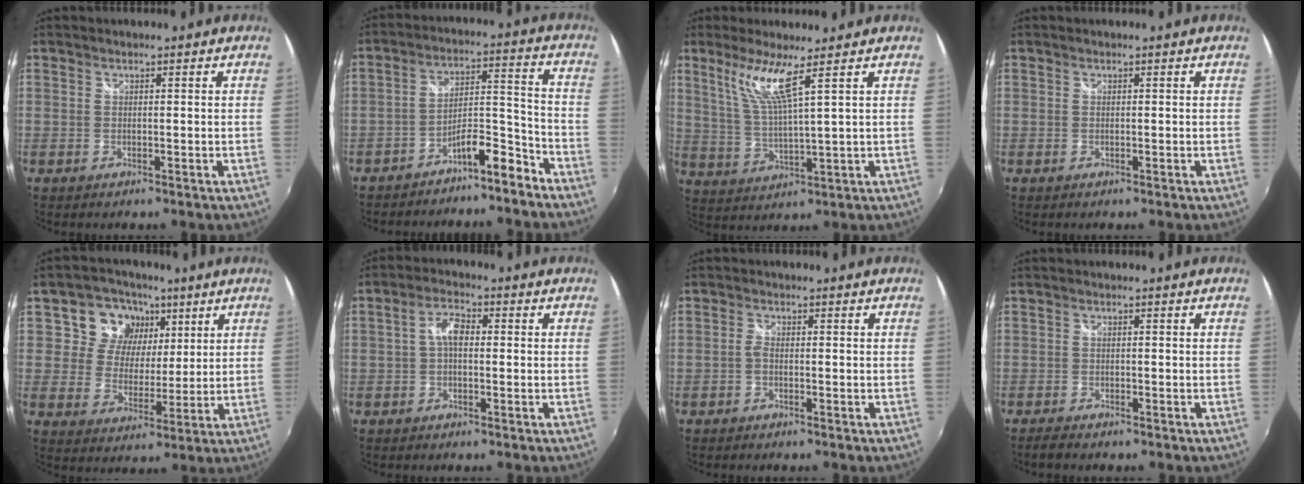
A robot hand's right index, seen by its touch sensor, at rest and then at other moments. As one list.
[{"total": 7.9, "force": [-6.6, 1.3, 4.2], "torque": [-0.069, 0.033, -0.105]}, {"total": 7.6, "force": [4.6, -0.4, 6.0], "torque": [-0.118, -0.005, 0.100]}, {"total": 0.0}, {"total": 10.3, "force": [4.7, 8.5, 3.3], "torque": [-0.064, 0.011, 0.075]}, {"total": 4.0, "force": [0.0, 2.1, 3.4], "torque": [-0.065, 0.015, -0.001]}, {"total": 1.2, "force": [-0.5, 0.5, 1.0], "torque": [-0.023, 0.003, -0.012]}, {"total": 2.2, "force": [-2.0, 0.4, 0.9], "torque": [-0.025, -0.009, -0.037]}]